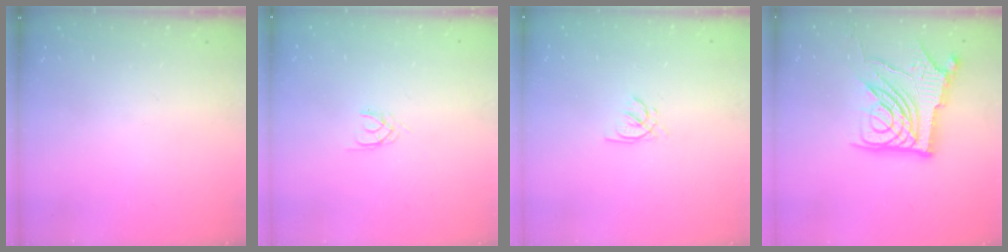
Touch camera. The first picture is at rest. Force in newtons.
{"total": 1.3, "press": 1.2, "slide": 0.3}
{"total": 1.5, "press": 1.5, "slide": 0.2}
{"total": 16.5, "press": 16.4, "slide": 1.7}